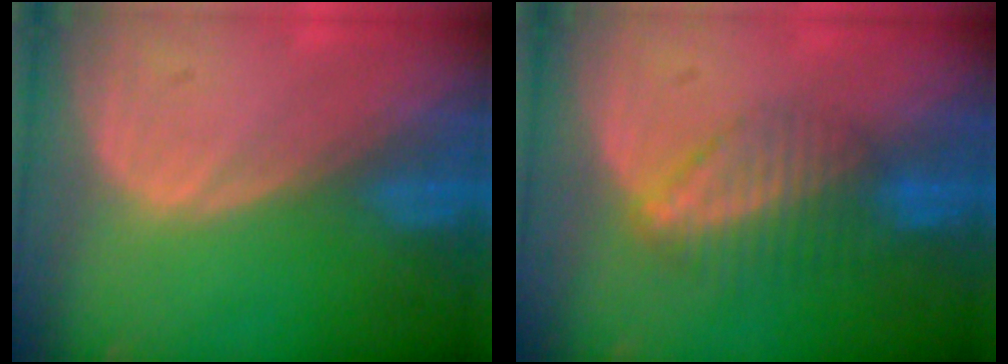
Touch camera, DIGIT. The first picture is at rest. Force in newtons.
{"total": 6.9, "press": 6.0, "slide": 3.5}